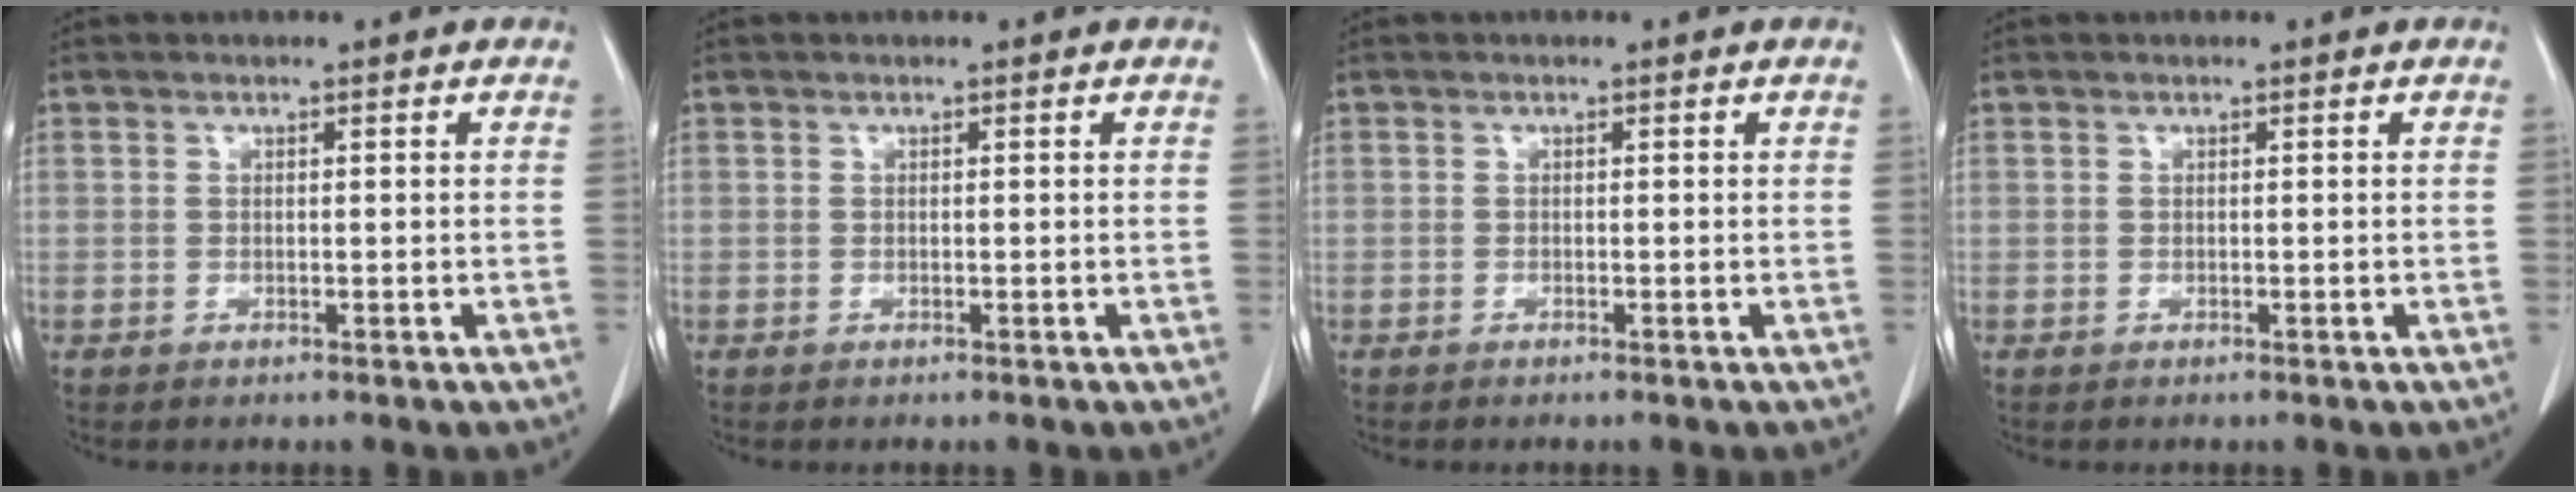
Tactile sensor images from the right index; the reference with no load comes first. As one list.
[{"total": 0.0}, {"total": 0.0}, {"total": 0.0}]